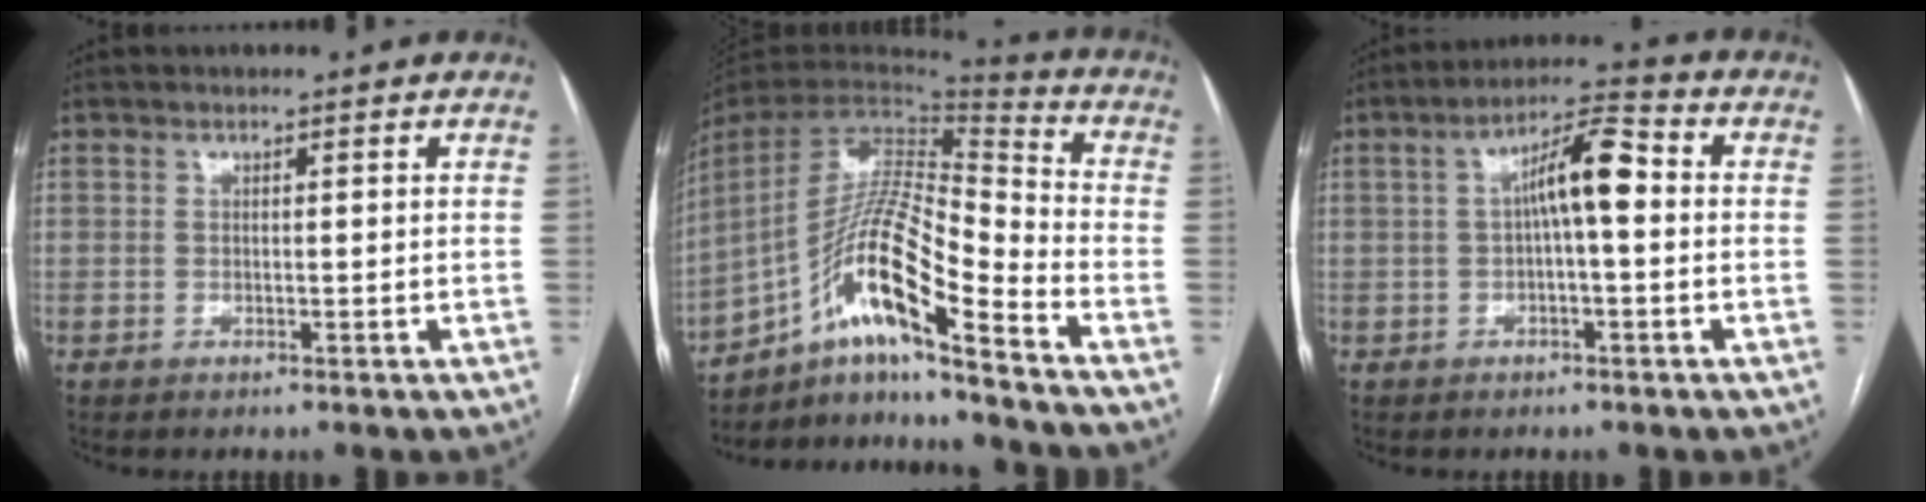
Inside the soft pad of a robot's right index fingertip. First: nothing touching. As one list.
[{"total": 16.8, "force": [-10.5, 1.4, 13.1], "torque": [-0.254, 0.007, -0.188]}, {"total": 7.8, "force": [0.5, 1.6, 7.6], "torque": [-0.131, 0.030, 0.005]}]